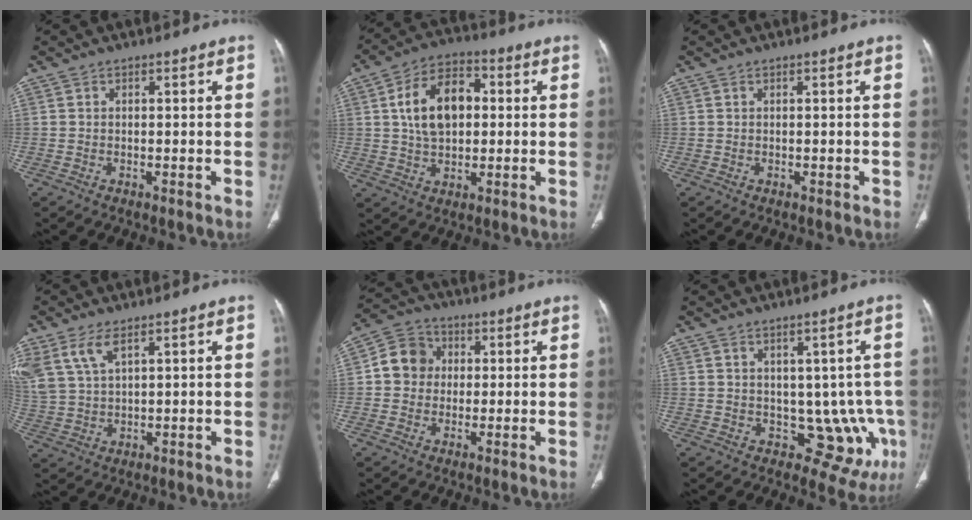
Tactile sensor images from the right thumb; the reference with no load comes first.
{"total": 12.9, "force": [2.0, 8.2, 9.8], "torque": [-0.154, 0.017, 0.031]}
{"total": 0.0}
{"total": 7.6, "force": [4.5, 3.1, 5.3], "torque": [-0.125, -0.007, 0.103]}
{"total": 7.6, "force": [0.6, 6.9, 3.1], "torque": [-0.035, 0.016, -0.002]}
{"total": 9.7, "force": [-0.2, 6.5, 7.2], "torque": [-0.049, -0.007, 0.022]}